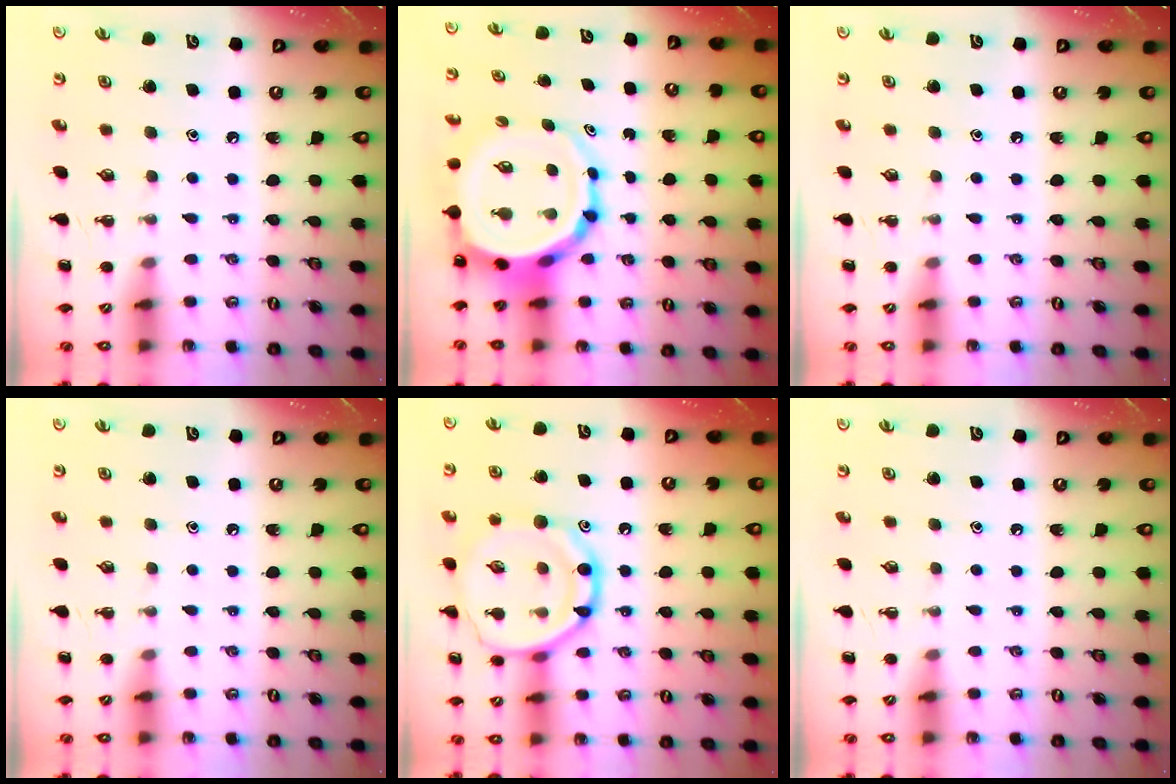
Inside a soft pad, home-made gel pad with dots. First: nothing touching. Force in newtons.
{"total": 9.4, "press": 8.8, "slide": 3.1}
{"total": 0.0}
{"total": 0.0}
{"total": 15.9, "press": 15.8, "slide": 1.3}
{"total": 0.0}